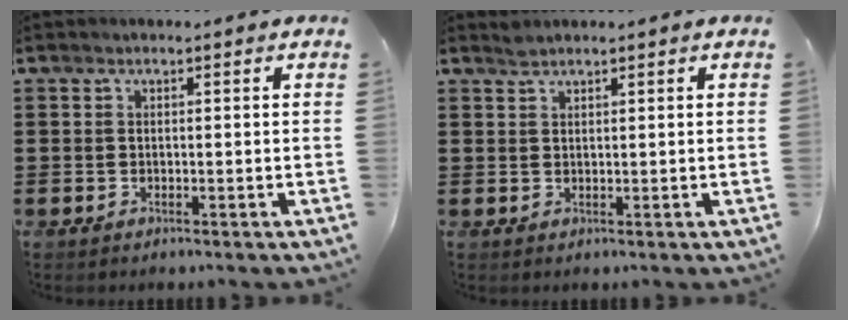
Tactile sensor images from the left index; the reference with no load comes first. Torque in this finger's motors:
{"motor_torque": [0.00, -0.04, 0.00, 0.01]}